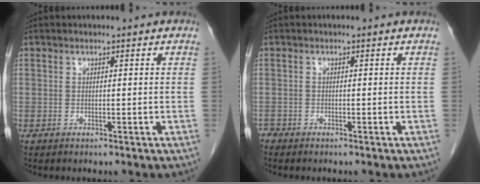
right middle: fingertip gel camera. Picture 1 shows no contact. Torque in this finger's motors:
{"motor_torque": [0.16, 0.02, 0.00, -0.02]}